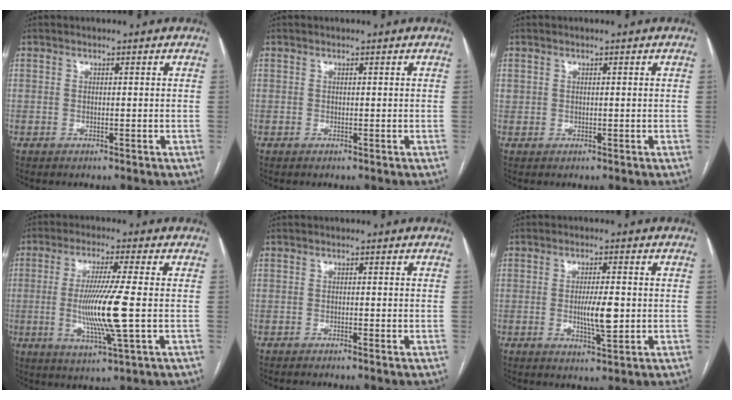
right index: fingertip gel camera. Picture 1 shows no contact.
{"total": 0.0}
{"total": 0.8, "force": [0.2, 0.7, 0.4], "torque": [-0.012, 0.013, 0.009]}
{"total": 10.8, "force": [-1.0, -0.5, 10.7], "torque": [-0.213, -0.016, -0.021]}
{"total": 0.6, "force": [-0.5, -0.1, 0.4], "torque": [-0.008, 0.001, -0.010]}
{"total": 5.4, "force": [-0.5, 1.0, 5.3], "torque": [-0.095, -0.007, -0.007]}